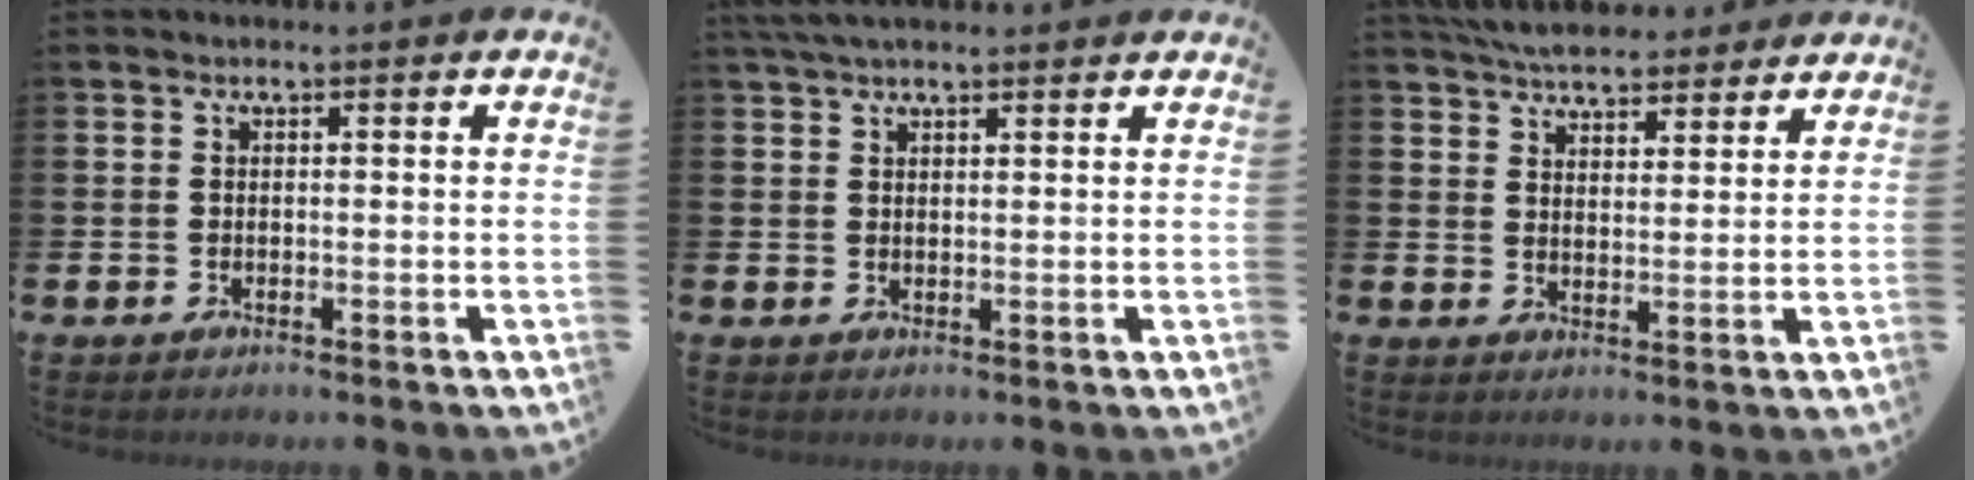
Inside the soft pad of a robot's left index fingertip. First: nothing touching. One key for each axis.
{"total": 3.4, "fx": 2.8, "fy": 0.8, "fz": 1.6, "tx": -0.031, "ty": -0.003, "tz": 0.052}
{"total": 5.8, "fx": 5.6, "fy": 1.2, "fz": 0.8, "tx": -0.027, "ty": -0.029, "tz": 0.102}